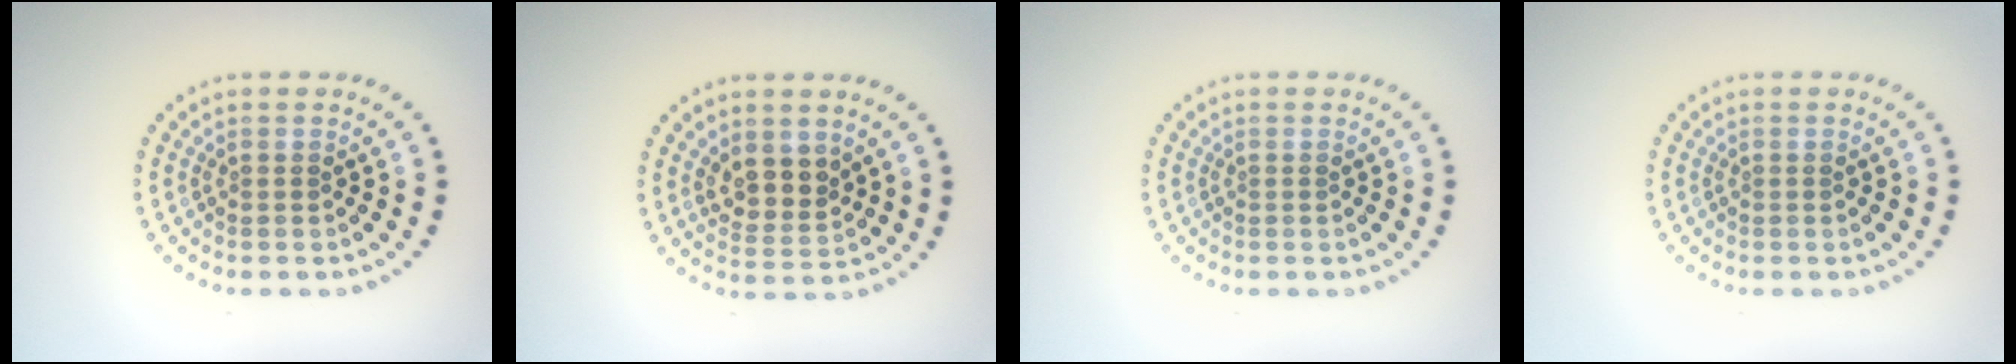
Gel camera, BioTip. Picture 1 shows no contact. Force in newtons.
{"total": 3.0, "press": 2.6, "slide": 1.4}
{"total": 0.0}
{"total": 0.0}